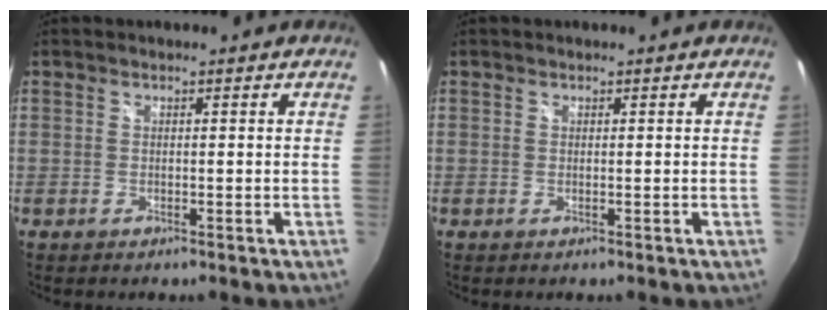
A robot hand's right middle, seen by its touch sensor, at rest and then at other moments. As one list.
[{"total": 0.0}]